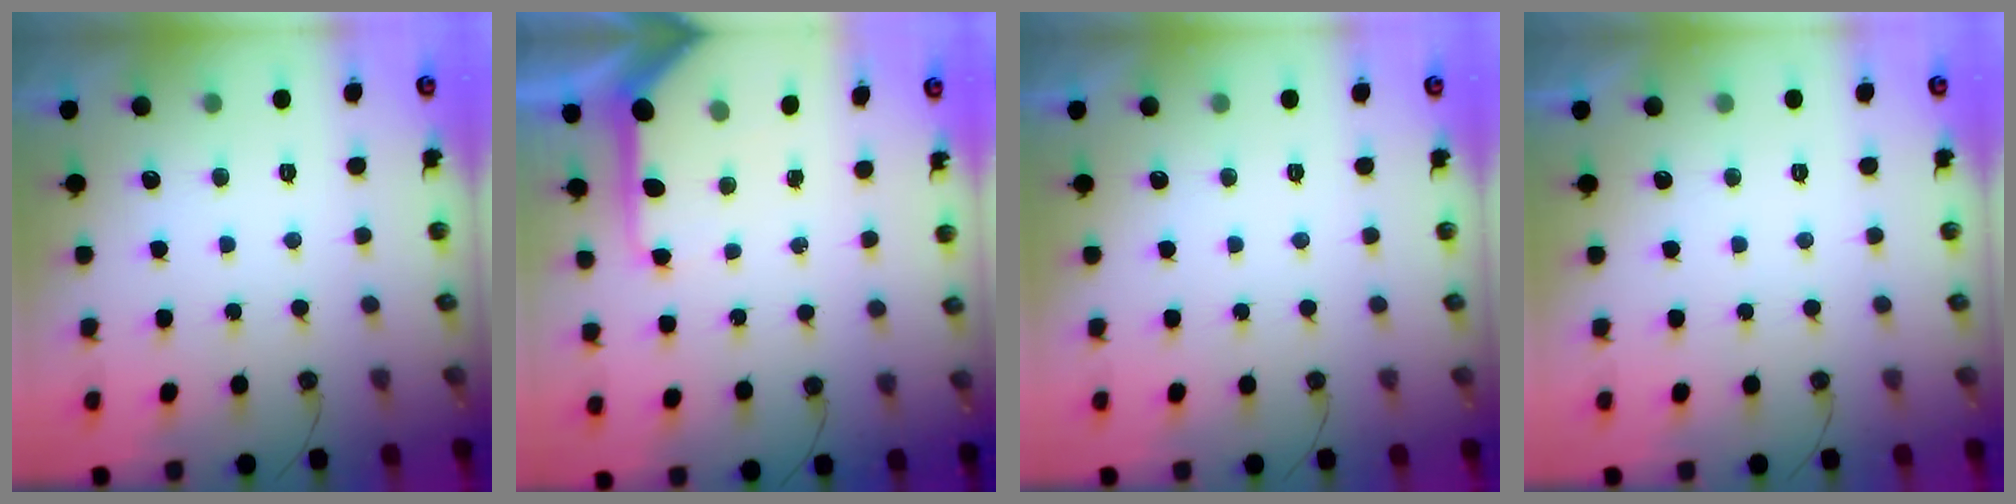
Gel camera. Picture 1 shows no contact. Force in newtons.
{"total": 9.2, "press": 9.1, "slide": 1.0}
{"total": 0.0}
{"total": 0.0}